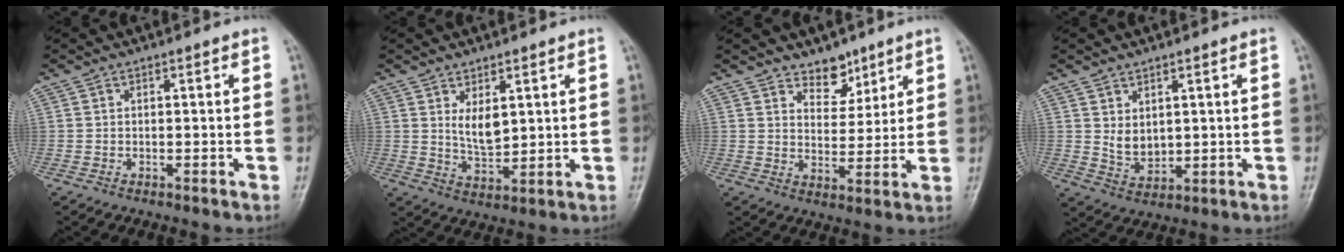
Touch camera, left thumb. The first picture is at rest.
{"total": 5.7, "force": [2.1, 2.8, 4.5], "torque": [-0.067, -0.025, 0.045]}
{"total": 6.0, "force": [4.5, 3.6, 1.8], "torque": [0.005, -0.034, 0.077]}
{"total": 4.9, "force": [1.6, 3.1, 3.3], "torque": [-0.045, -0.021, 0.040]}